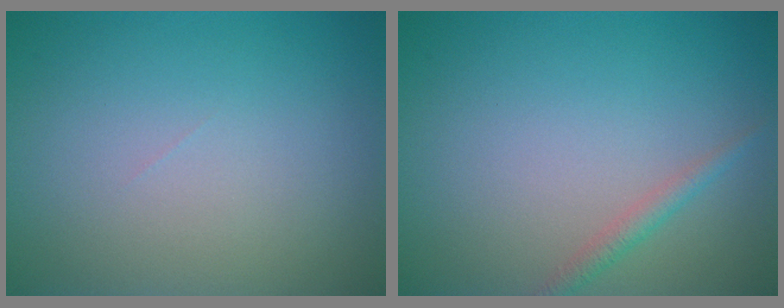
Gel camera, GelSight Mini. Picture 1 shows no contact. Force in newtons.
{"total": 1.3, "press": 1.3, "slide": 0.0}